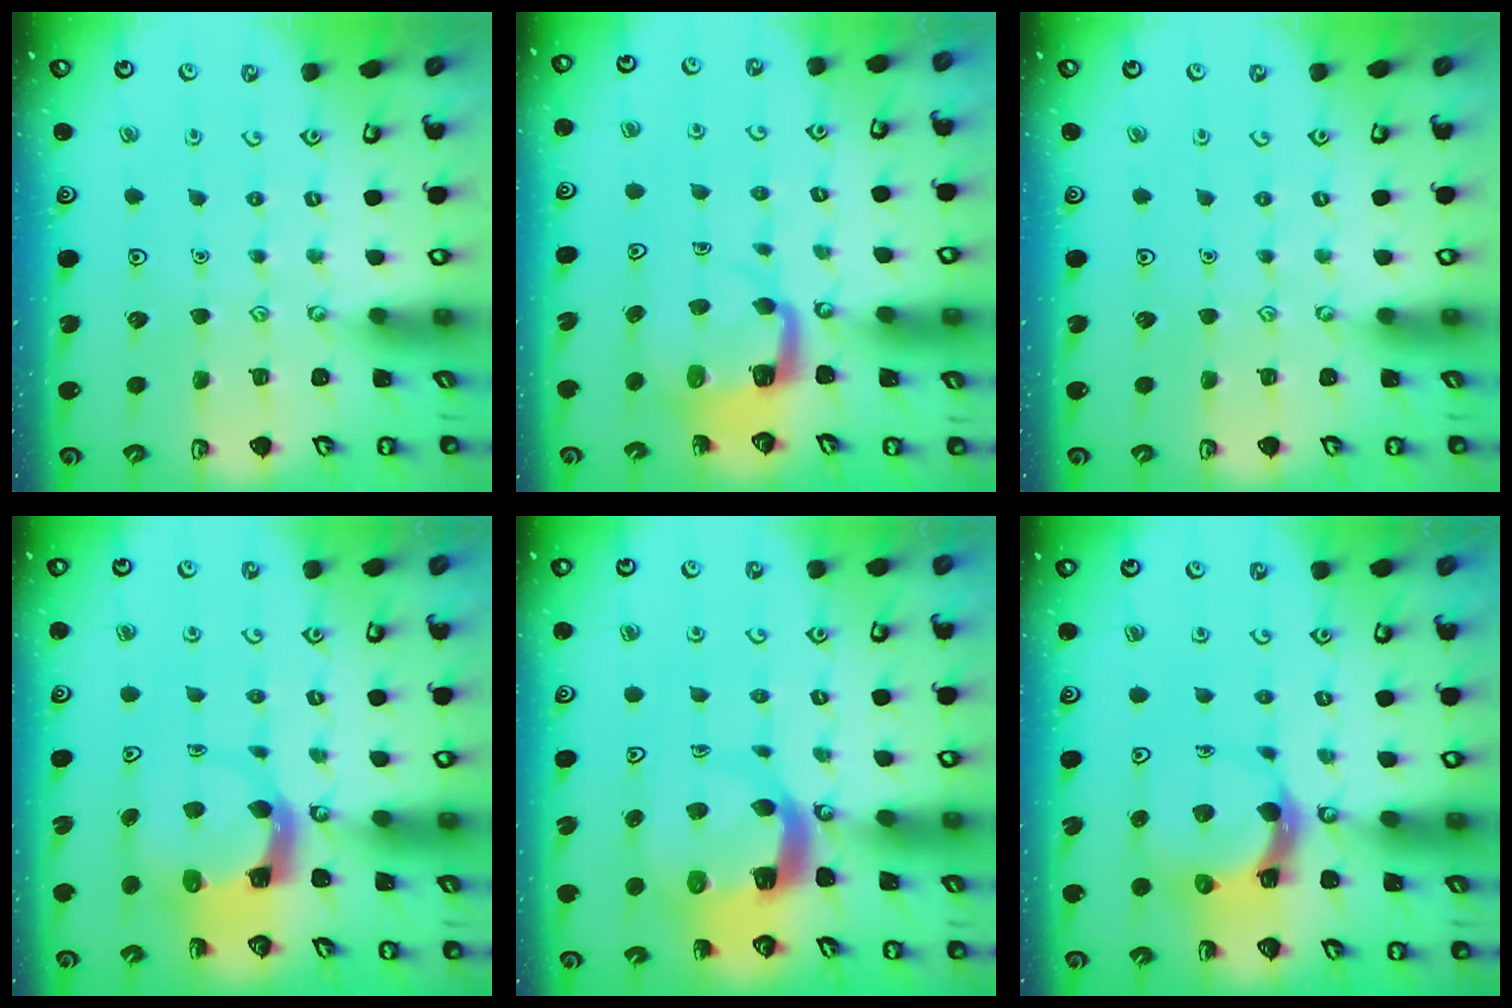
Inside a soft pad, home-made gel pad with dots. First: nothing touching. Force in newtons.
{"total": 4.9, "press": 4.9, "slide": 0.4}
{"total": 0.0}
{"total": 4.0, "press": 3.9, "slide": 0.6}
{"total": 6.2, "press": 6.1, "slide": 0.9}
{"total": 4.7, "press": 4.7, "slide": 0.7}